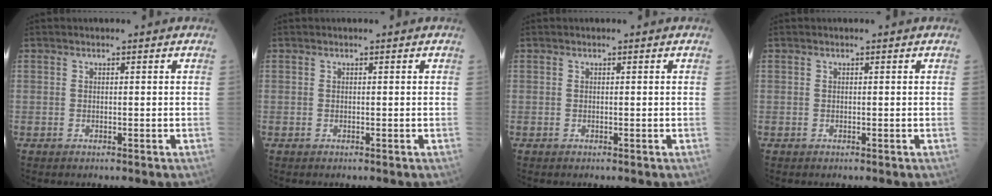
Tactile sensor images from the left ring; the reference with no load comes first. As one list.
[{"total": 0.0}, {"total": 0.0}, {"total": 0.0}]